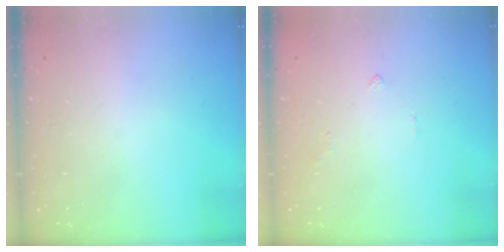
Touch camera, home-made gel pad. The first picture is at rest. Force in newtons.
{"total": 1.6, "press": 1.5, "slide": 0.6}